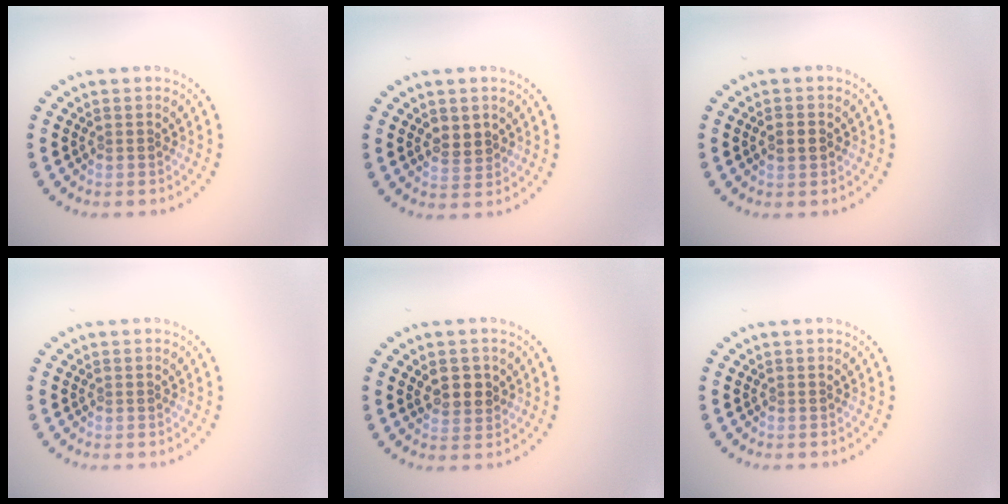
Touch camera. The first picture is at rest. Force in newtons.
{"total": 1.7, "press": 1.6, "slide": 0.6}
{"total": 2.0, "press": 2.0, "slide": 0.2}
{"total": 0.0}
{"total": 2.5, "press": 2.4, "slide": 0.6}
{"total": 0.0}